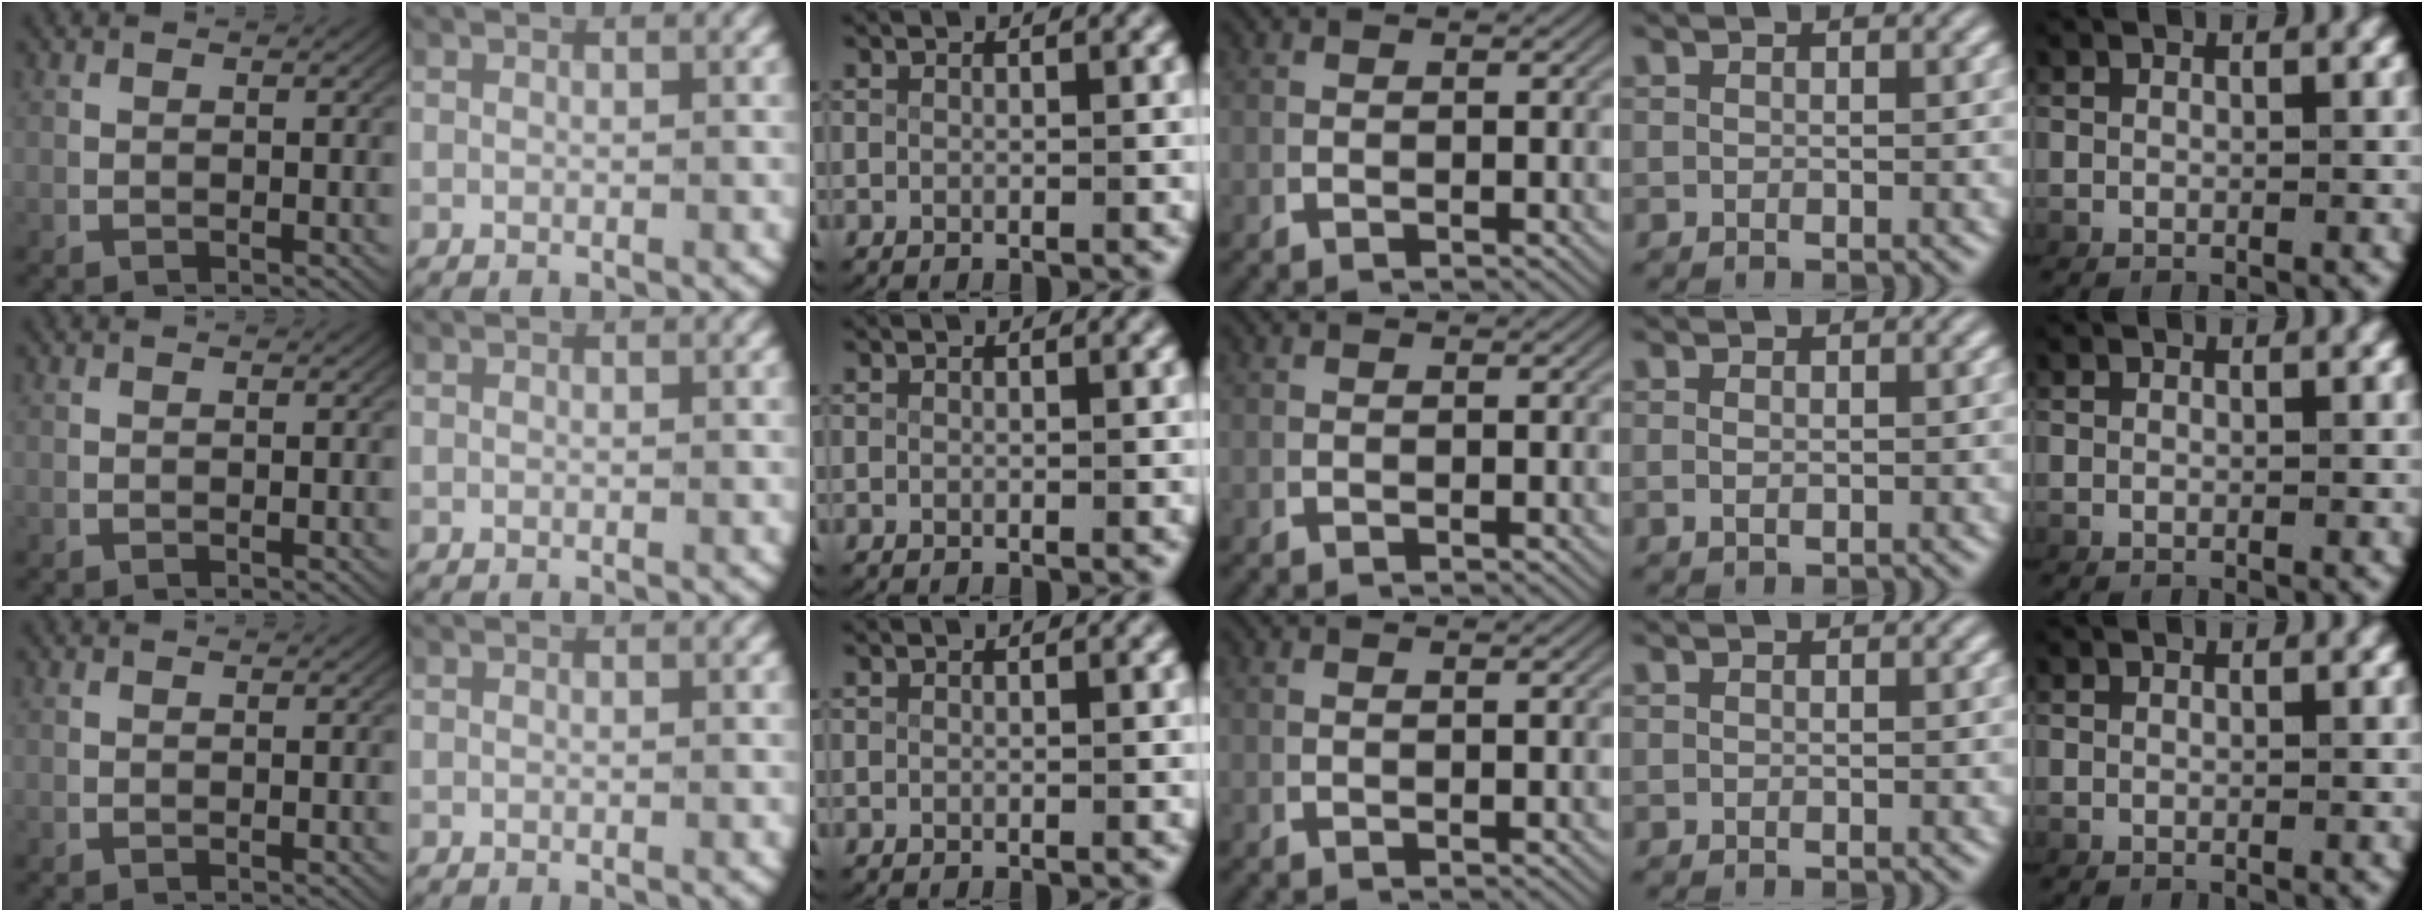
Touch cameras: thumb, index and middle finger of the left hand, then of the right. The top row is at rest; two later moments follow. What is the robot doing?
{"motion": "lift_and_place", "object": "coat"}